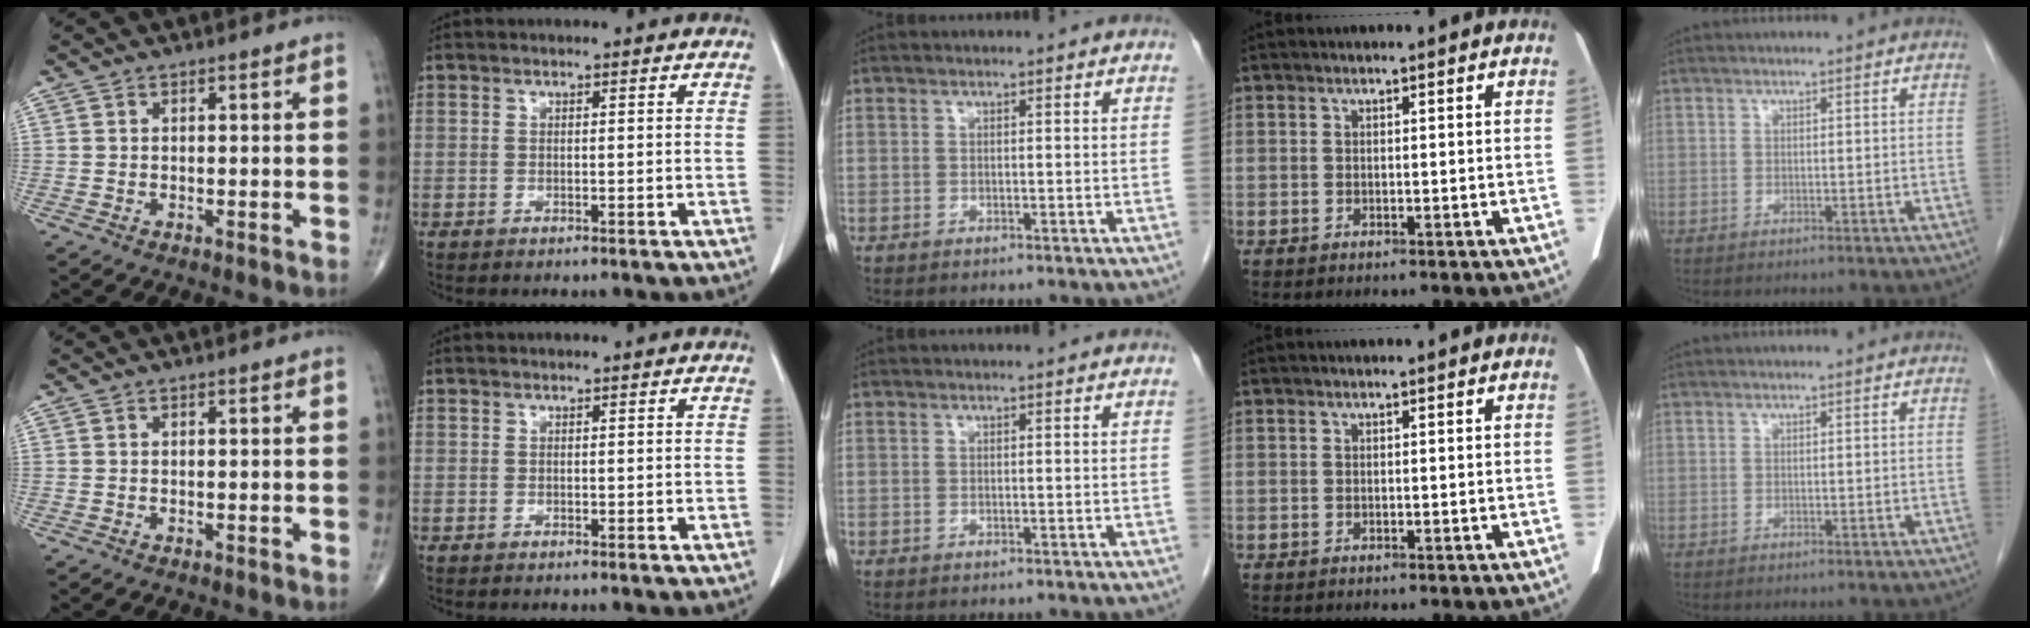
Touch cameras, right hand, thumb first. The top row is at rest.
{}